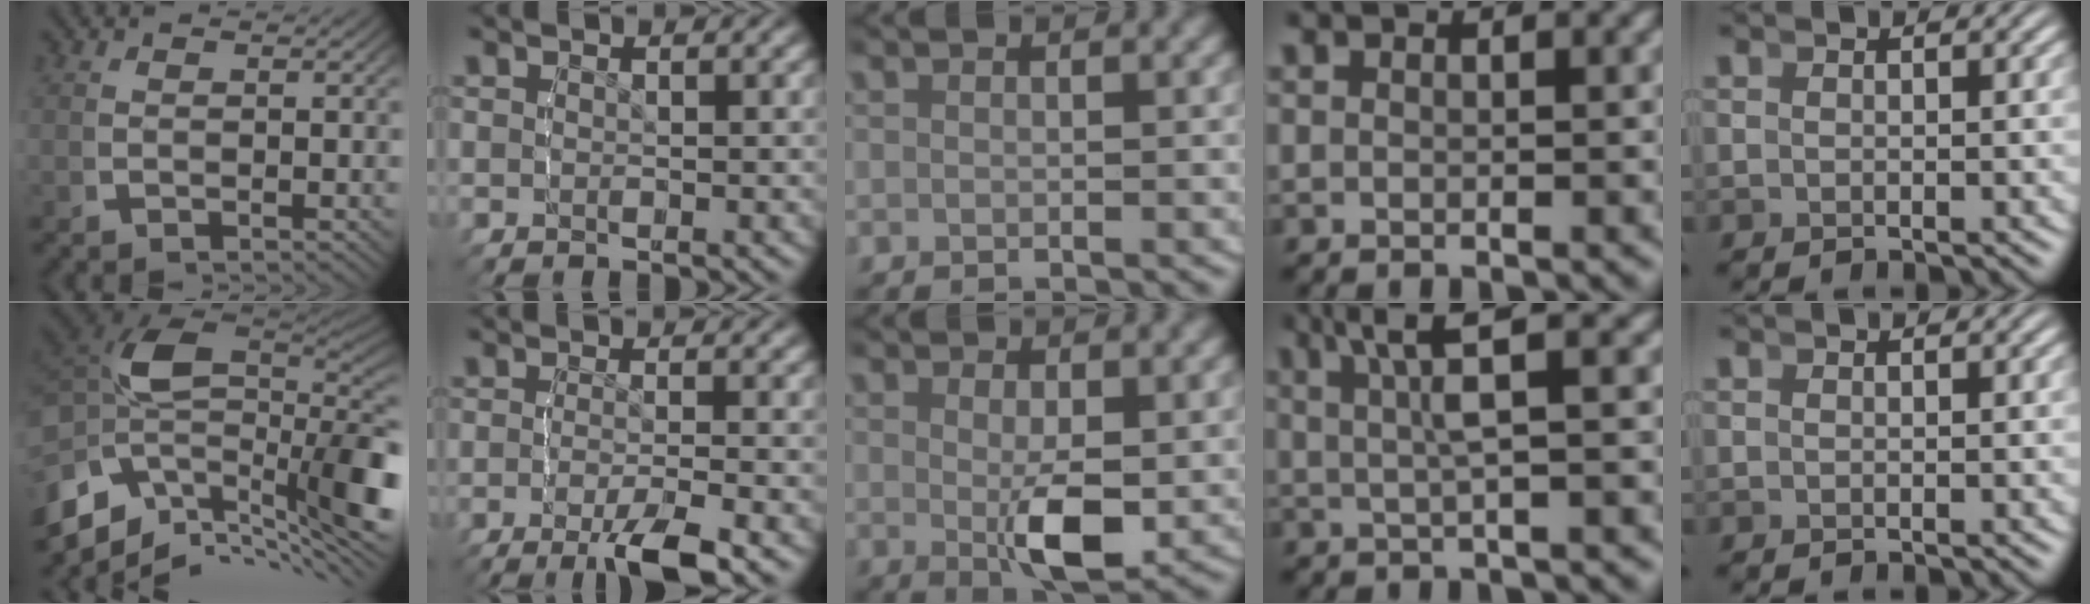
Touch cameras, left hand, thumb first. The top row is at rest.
{"thumb": {"total": 19.1, "force": [-1.1, 12.4, 14.4], "torque": [-0.275, -0.040, 0.004]}, "index": {"total": 4.8, "force": [-2.9, 0.9, 3.7], "torque": [-0.062, -0.007, -0.046]}, "middle": {"total": 4.5, "force": [0.1, 1.7, 4.1], "torque": [-0.068, -0.021, 0.008]}, "ring": {"total": 4.6, "force": [2.4, -0.2, 3.9], "torque": [-0.059, 0.011, 0.040]}}